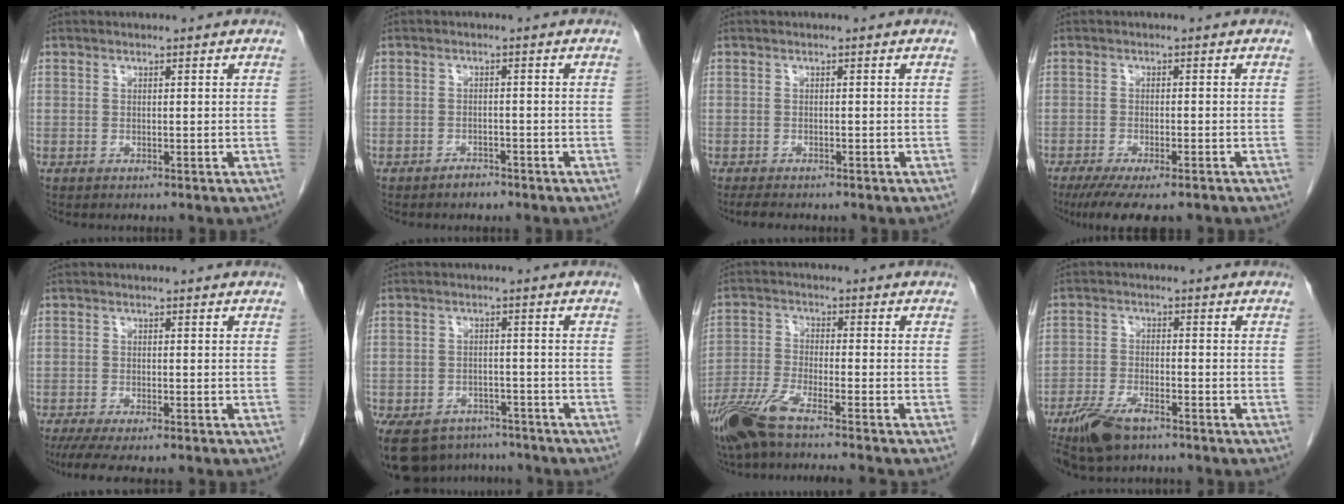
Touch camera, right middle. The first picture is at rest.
{"total": 1.5, "force": [-1.3, 0.5, 0.4], "torque": [-0.013, -0.001, -0.018]}
{"total": 3.4, "force": [-2.8, 0.9, 1.6], "torque": [-0.025, -0.008, -0.037]}
{"total": 9.7, "force": [-7.5, 2.0, 5.7], "torque": [-0.081, -0.016, -0.113]}
{"total": 8.1, "force": [-6.5, 1.3, 4.5], "torque": [-0.065, -0.014, -0.100]}
{"total": 13.5, "force": [-10.4, 7.3, 4.6], "torque": [-0.107, 0.000, -0.140]}
{"total": 10.6, "force": [-8.5, -0.2, 6.3], "torque": [-0.119, -0.030, -0.153]}
{"total": 7.5, "force": [-5.4, 2.4, 4.6], "torque": [-0.095, -0.012, -0.099]}